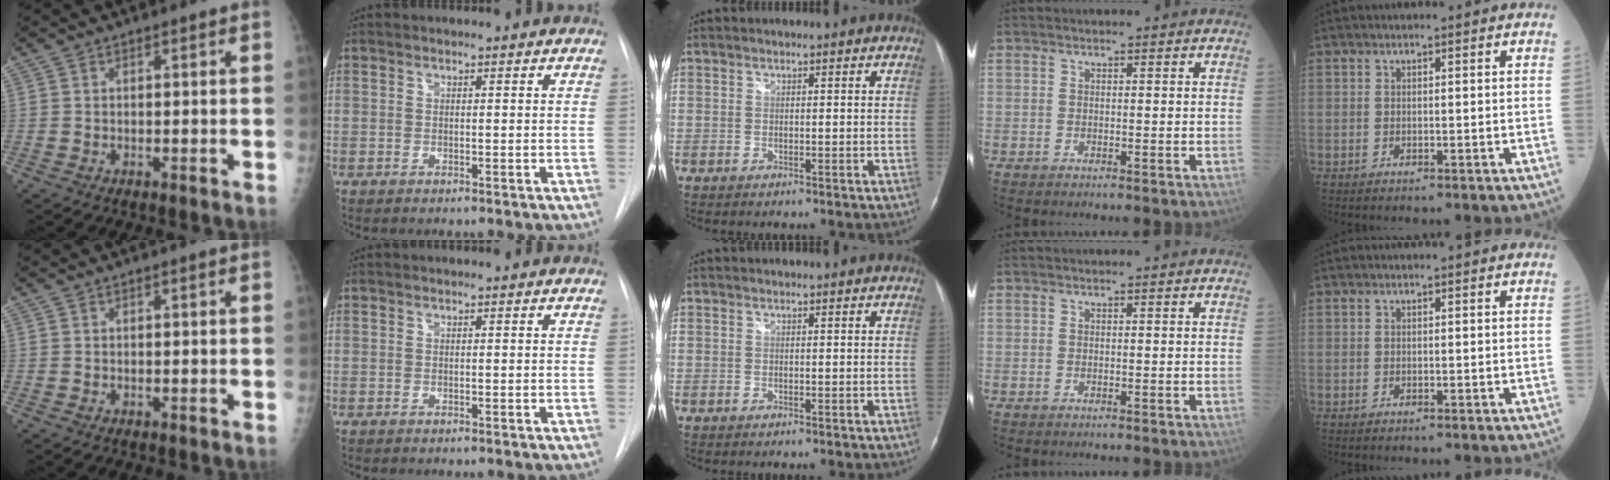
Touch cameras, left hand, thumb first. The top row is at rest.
{}